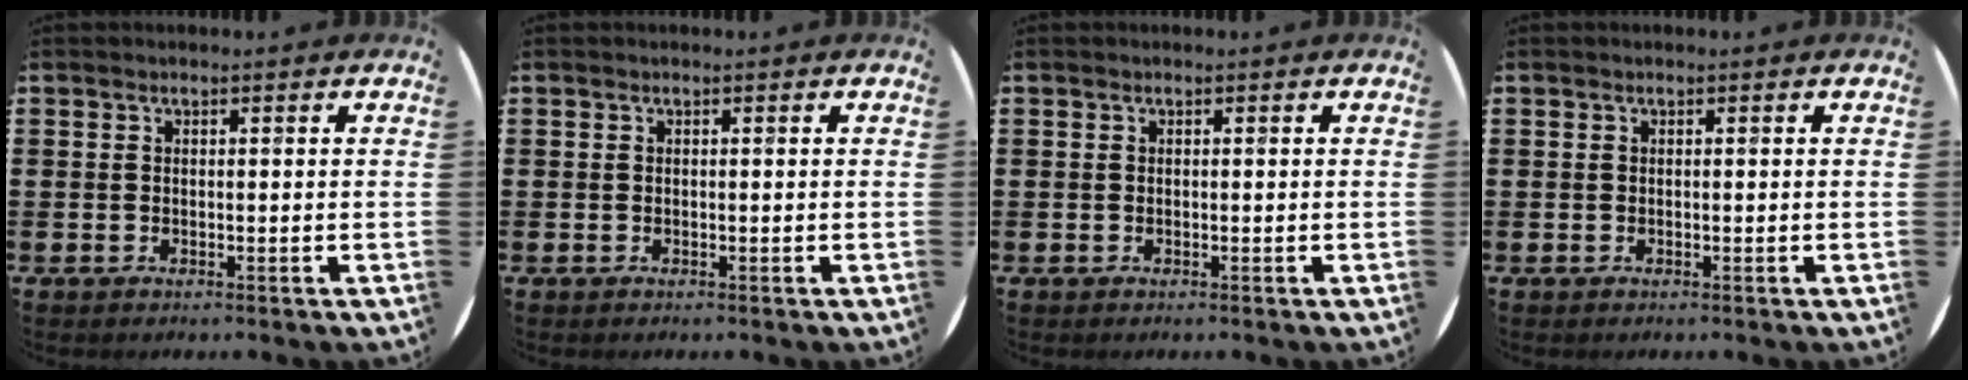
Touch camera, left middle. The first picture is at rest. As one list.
[{"total": 0.0}, {"total": 0.0}, {"total": 0.0}]